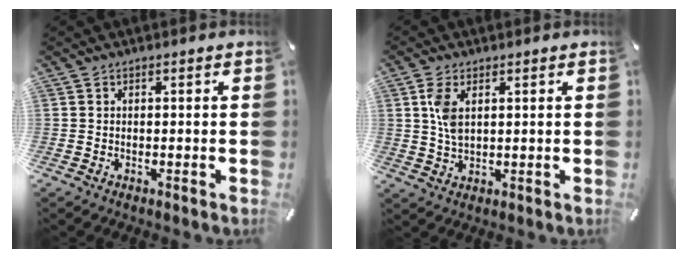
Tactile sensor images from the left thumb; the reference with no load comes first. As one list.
[{"total": 5.4, "force": [1.9, 2.9, 4.1], "torque": [-0.105, 0.002, 0.028]}]